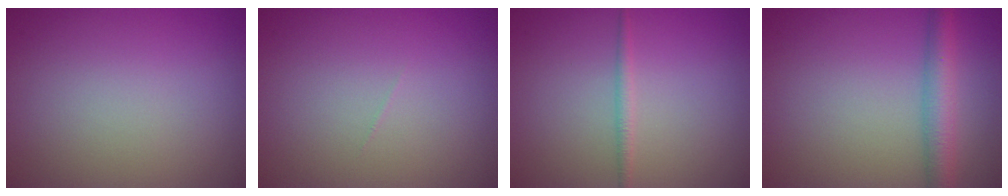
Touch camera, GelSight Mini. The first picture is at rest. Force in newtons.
{"total": 0.0}
{"total": 1.1, "press": 1.1, "slide": 0.1}
{"total": 3.8, "press": 3.8, "slide": 0.1}